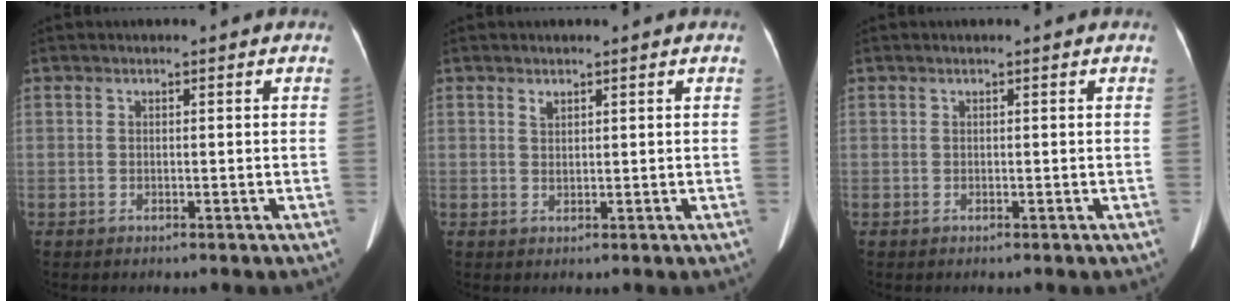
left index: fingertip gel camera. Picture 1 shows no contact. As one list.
[{"total": 1.1, "force": [0.9, 0.5, 0.4], "torque": [-0.009, 0.001, 0.020]}, {"total": 0.0}]